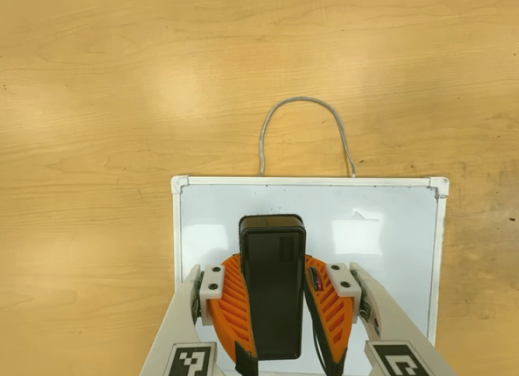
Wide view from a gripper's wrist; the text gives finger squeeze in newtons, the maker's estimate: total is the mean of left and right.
{"total": 9.3, "left": 8.0, "right": 10.6}